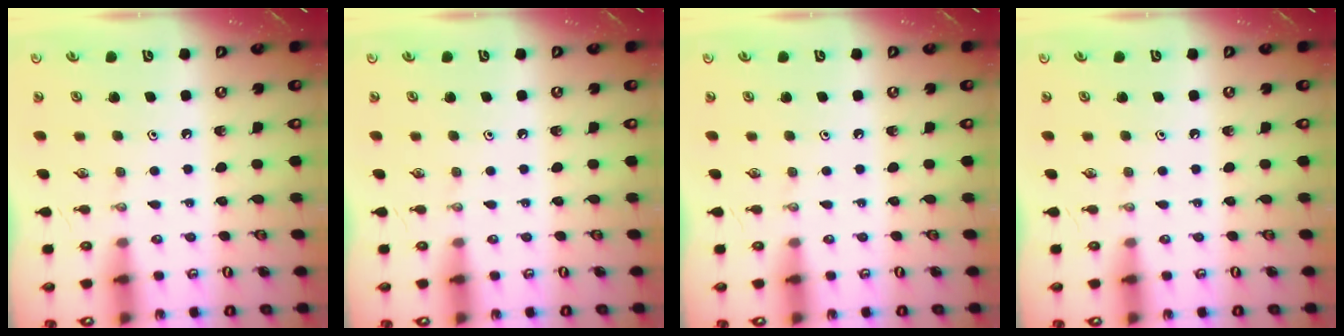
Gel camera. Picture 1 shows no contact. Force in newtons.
{"total": 0.0}
{"total": 0.0}
{"total": 0.0}